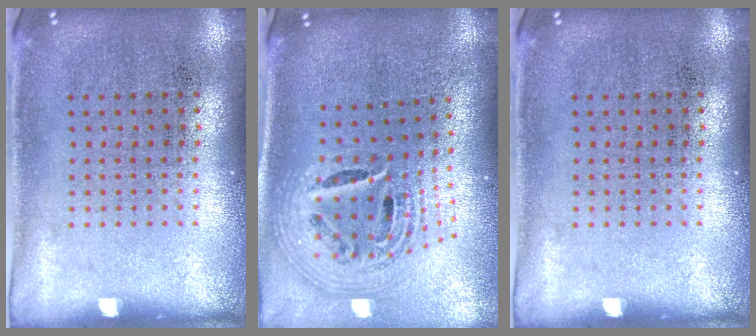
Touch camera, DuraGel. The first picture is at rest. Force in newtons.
{"total": 2.7, "press": 1.9, "slide": 1.9}
{"total": 0.0}